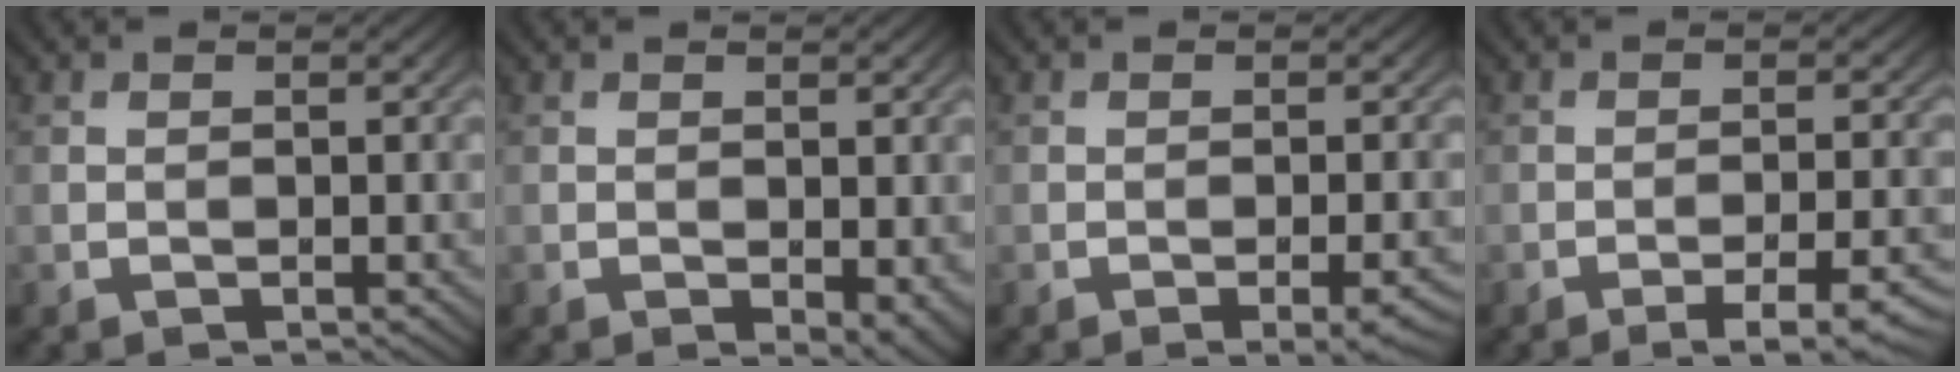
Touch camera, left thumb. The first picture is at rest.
{"total": 3.0, "force": [-1.0, 1.5, 2.4], "torque": [-0.031, -0.009, -0.010]}
{"total": 3.1, "force": [-1.6, 0.6, 2.5], "torque": [-0.035, 0.006, -0.023]}
{"total": 6.4, "force": [-4.2, 1.3, 4.7], "torque": [-0.068, 0.010, -0.054]}